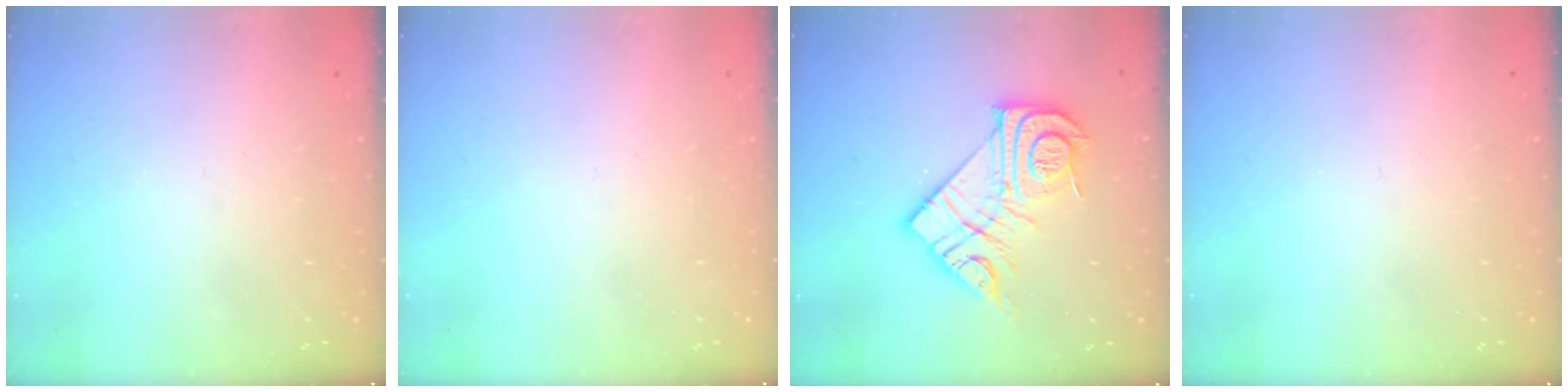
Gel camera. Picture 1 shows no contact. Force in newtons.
{"total": 1.5, "press": 1.5, "slide": 0.1}
{"total": 16.9, "press": 16.9, "slide": 1.5}
{"total": 0.0}